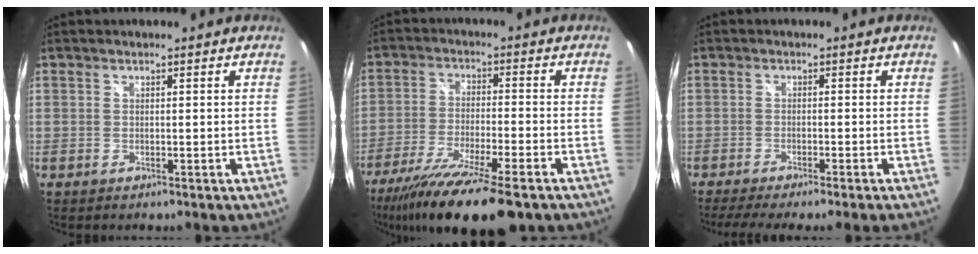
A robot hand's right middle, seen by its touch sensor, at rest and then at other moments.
{"total": 17.3, "force": [-13.1, 2.4, 11.1], "torque": [-0.220, -0.049, -0.222]}
{"total": 7.0, "force": [-5.8, -1.4, 3.5], "torque": [-0.073, -0.026, -0.092]}